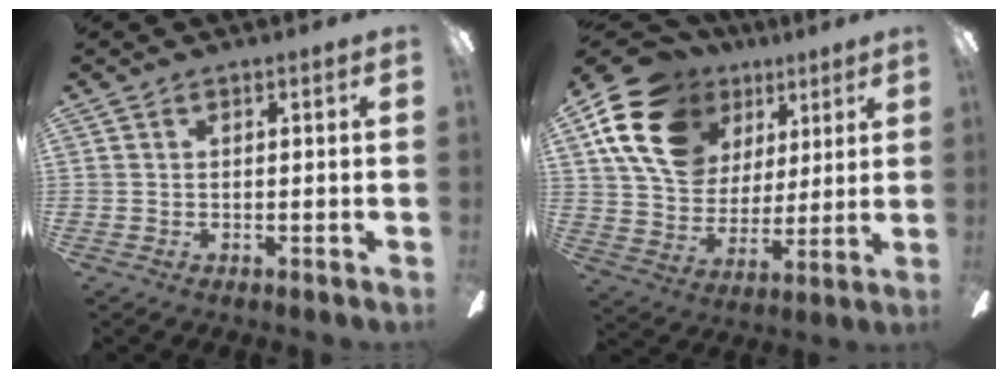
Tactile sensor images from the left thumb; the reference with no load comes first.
{"total": 20.1, "force": [9.2, 14.8, 9.9], "torque": [-0.194, -0.022, 0.173]}